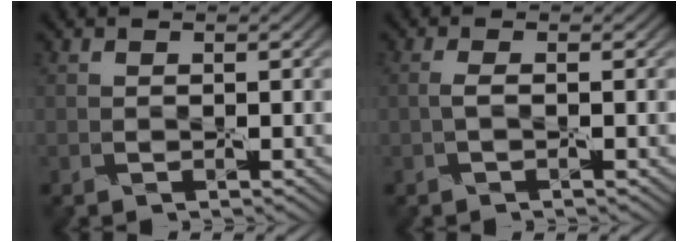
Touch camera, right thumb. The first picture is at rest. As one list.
[{"total": 0.6, "force": [-0.1, -0.6, 0.3], "torque": [-0.011, 0.010, -0.009]}]